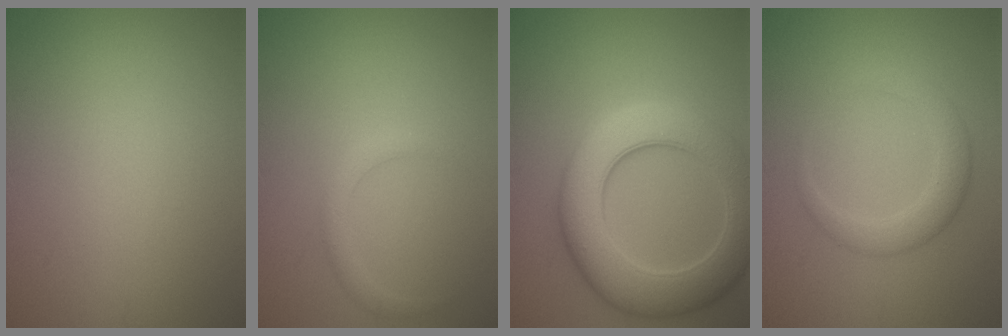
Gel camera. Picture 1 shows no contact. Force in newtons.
{"total": 1.3, "press": 1.3, "slide": 0.1}
{"total": 8.8, "press": 8.8, "slide": 0.4}
{"total": 2.9, "press": 2.9, "slide": 0.1}